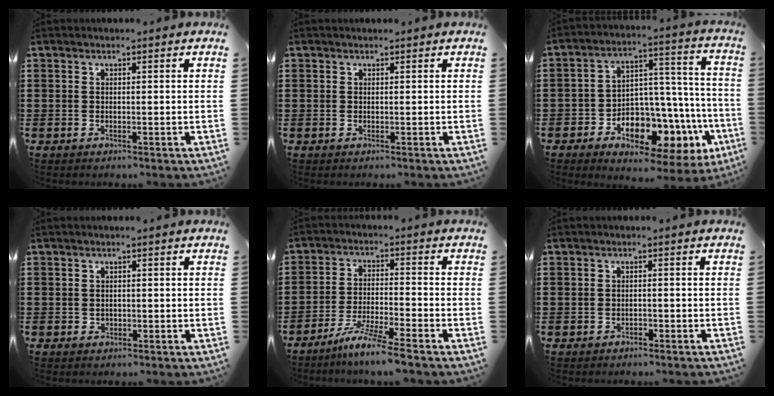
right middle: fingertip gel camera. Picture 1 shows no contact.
{"total": 0.0}
{"total": 9.2, "force": [-5.7, 5.4, 4.9], "torque": [-0.082, 0.001, -0.099]}
{"total": 0.7, "force": [0.1, 0.7, 0.2], "torque": [-0.007, 0.005, 0.000]}
{"total": 6.4, "force": [-5.4, -0.5, 3.3], "torque": [-0.063, -0.015, -0.102]}
{"total": 0.9, "force": [-0.9, 0.3, 0.0], "torque": [-0.004, 0.001, -0.020]}